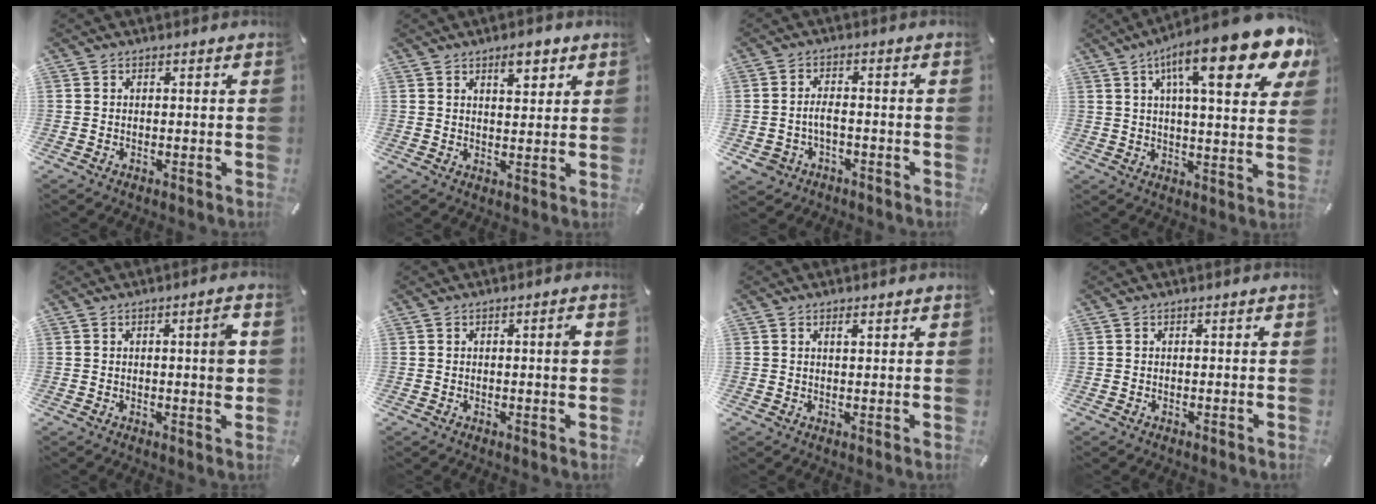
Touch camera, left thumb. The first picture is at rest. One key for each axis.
{"total": 5.5, "fx": 3.8, "fy": 2.5, "fz": 3.2, "tx": -0.030, "ty": -0.019, "tz": 0.061}
{"total": 4.1, "fx": -1.7, "fy": 2.8, "fz": 2.5, "tx": -0.066, "ty": 0.005, "tz": -0.038}
{"total": 21.0, "fx": 10.6, "fy": 5.6, "fz": 17.2, "tx": -0.271, "ty": -0.043, "tz": 0.159}
{"total": 5.3, "fx": 0.6, "fy": 1.0, "fz": 5.2, "tx": -0.069, "ty": -0.009, "tz": 0.003}
{"total": 2.8, "fx": 0.2, "fy": 0.3, "fz": 2.8, "tx": -0.043, "ty": -0.004, "tz": 0.000}
{"total": 1.4, "fx": 0.9, "fy": 0.4, "fz": 1.0, "tx": -0.021, "ty": 0.000, "tz": 0.015}
{"total": 0.0}